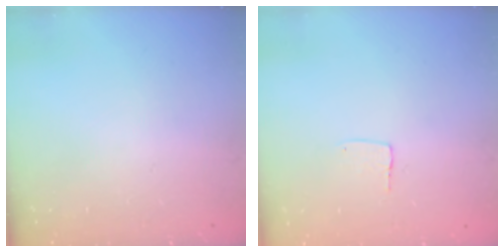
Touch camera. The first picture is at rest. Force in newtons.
{"total": 3.8, "press": 3.8, "slide": 0.1}